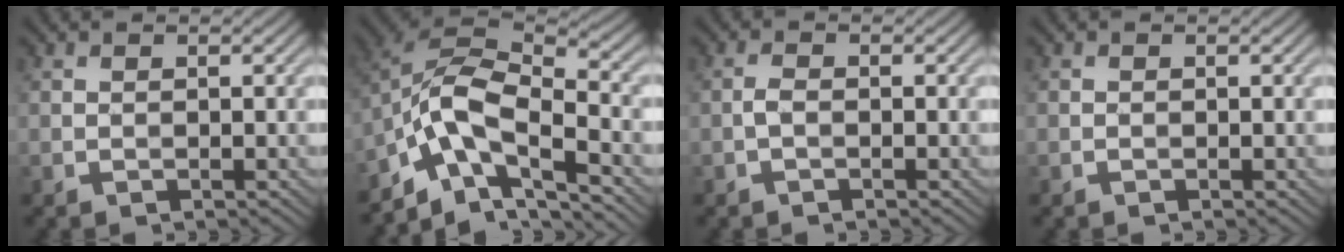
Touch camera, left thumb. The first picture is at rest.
{"total": 11.4, "force": [-5.8, 5.3, 8.2], "torque": [-0.156, -0.006, -0.122]}
{"total": 1.1, "force": [-0.5, 0.5, 0.8], "torque": [-0.018, 0.003, -0.013]}
{"total": 0.0}